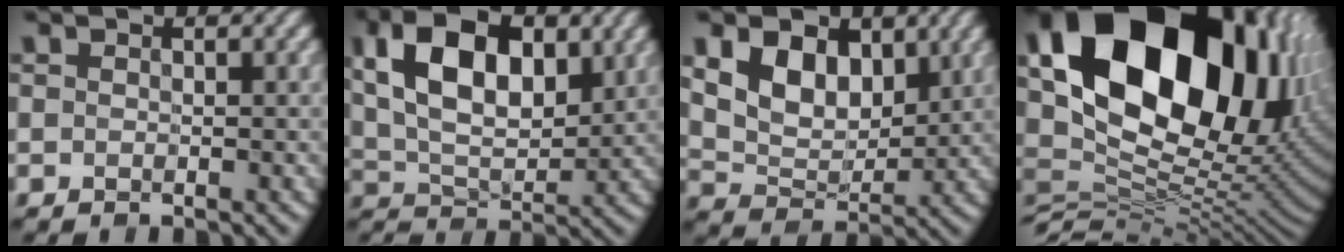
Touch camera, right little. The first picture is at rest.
{"total": 11.7, "force": [3.8, 6.6, 8.9], "torque": [-0.159, 0.019, 0.050]}
{"total": 6.6, "force": [2.5, 4.2, 4.4], "torque": [-0.085, -0.007, 0.032]}
{"total": 20.6, "force": [7.3, 12.9, 14.3], "torque": [-0.250, 0.014, 0.146]}